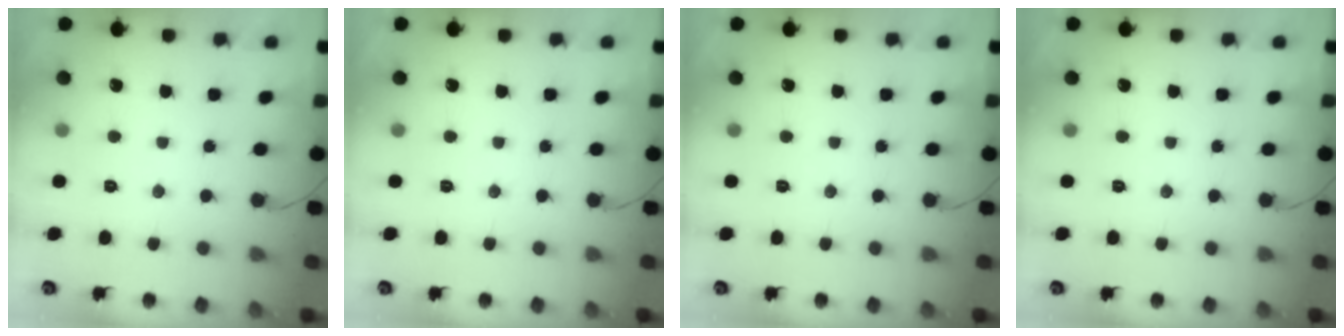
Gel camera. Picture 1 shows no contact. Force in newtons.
{"total": 0.0}
{"total": 0.0}
{"total": 0.0}